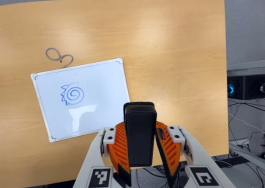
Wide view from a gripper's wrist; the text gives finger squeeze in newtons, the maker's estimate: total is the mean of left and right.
{"total": 8.0, "left": 6.6, "right": 9.3}